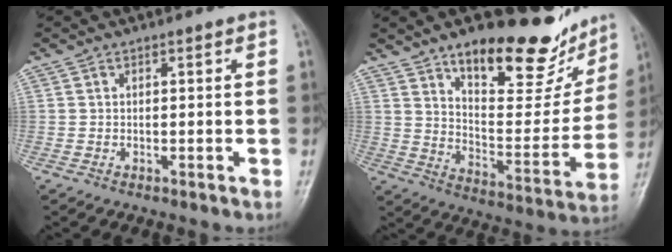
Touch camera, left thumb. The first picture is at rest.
{"total": 22.2, "force": [15.9, 8.5, 13.0], "torque": [-0.127, -0.092, 0.243]}